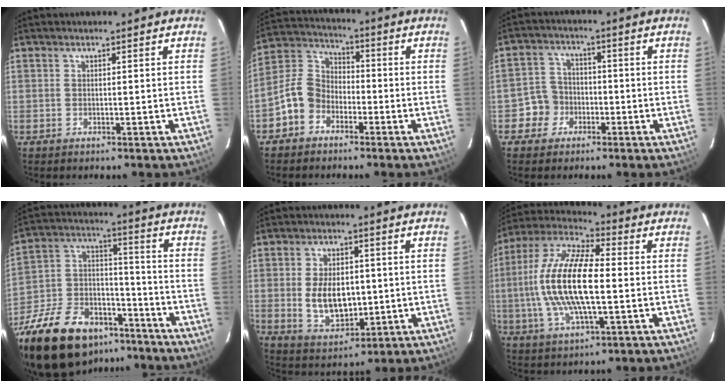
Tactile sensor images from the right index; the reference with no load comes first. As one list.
[{"total": 8.3, "force": [-4.4, 6.4, 2.9], "torque": [-0.068, 0.032, -0.090]}, {"total": 5.5, "force": [-2.4, 4.9, 0.5], "torque": [-0.012, 0.023, -0.044]}, {"total": 29.8, "force": [-20.9, 14.8, 15.3], "torque": [-0.340, 0.007, -0.324]}, {"total": 9.9, "force": [-0.4, 6.1, 7.9], "torque": [-0.153, -0.005, 0.009]}, {"total": 18.1, "force": [-0.6, 6.2, 17.0], "torque": [-0.336, 0.005, -0.017]}]